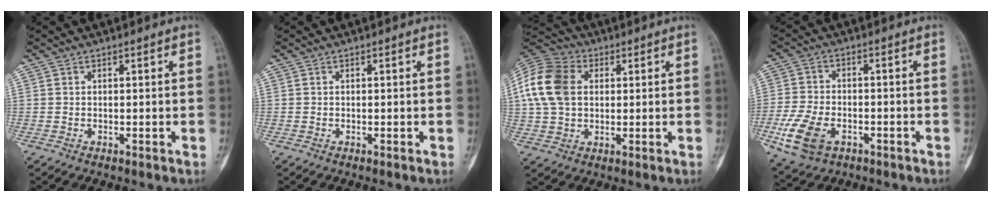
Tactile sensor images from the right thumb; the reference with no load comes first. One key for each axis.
{"total": 0.0}
{"total": 14.5, "fx": 2.6, "fy": 10.6, "fz": 9.6, "tx": -0.184, "ty": 0.019, "tz": 0.043}
{"total": 10.3, "fx": -4.1, "fy": 6.4, "fz": 6.9, "tx": -0.140, "ty": 0.008, "tz": -0.073}